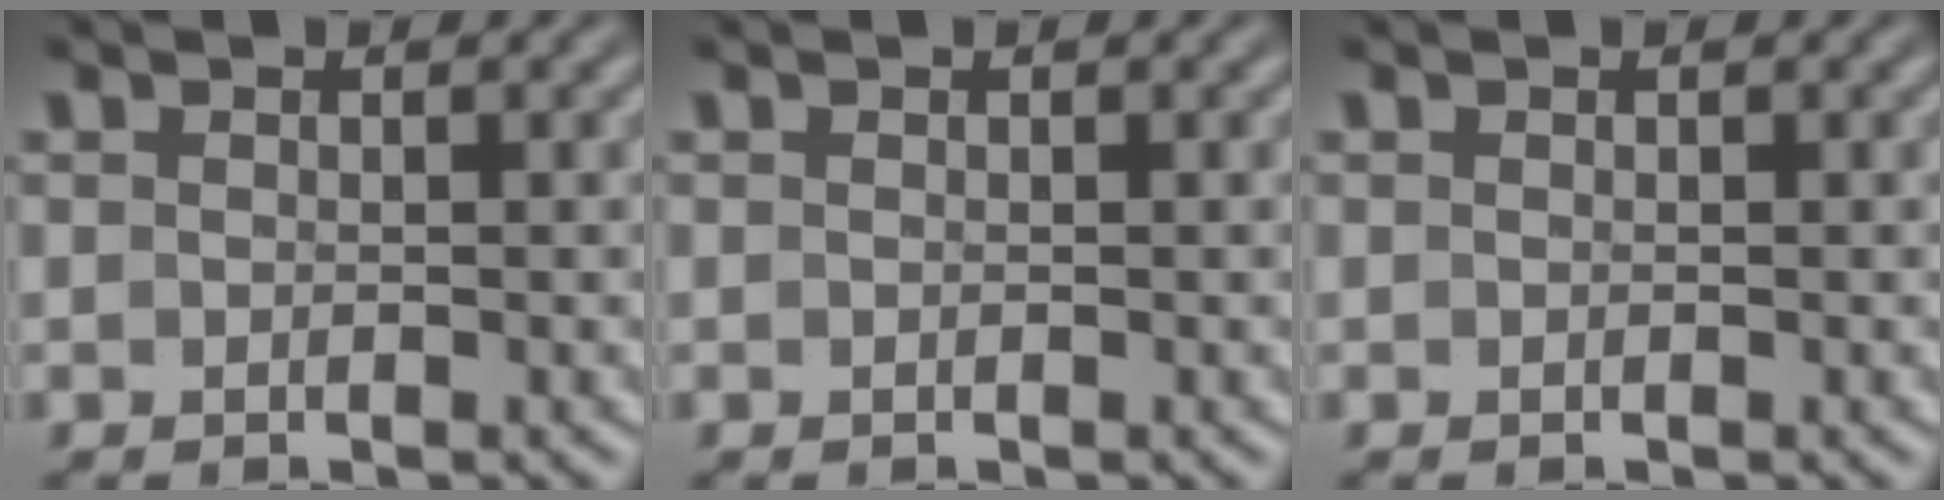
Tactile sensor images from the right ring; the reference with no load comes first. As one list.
[{"total": 0.0}, {"total": 0.0}]